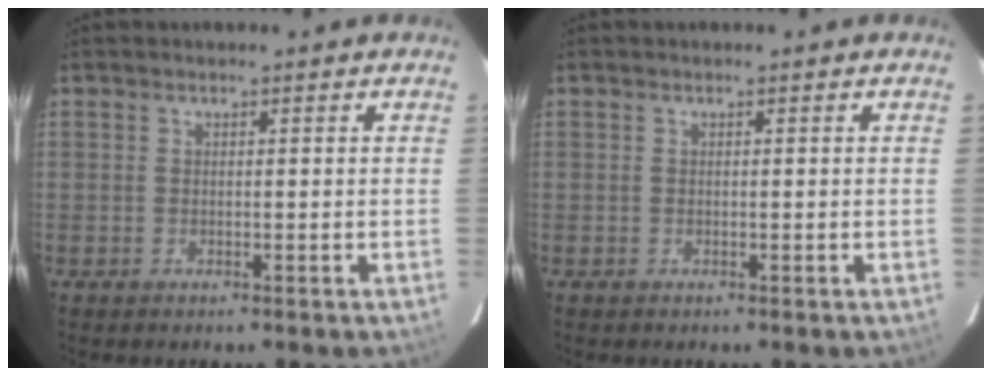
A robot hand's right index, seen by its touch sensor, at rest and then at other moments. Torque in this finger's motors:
{"motor_torque": [0.01, 0.01, 0.00, 0.00]}